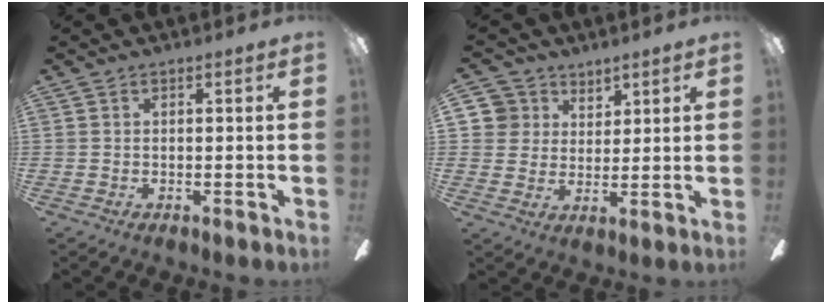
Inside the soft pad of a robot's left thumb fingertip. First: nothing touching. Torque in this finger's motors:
{"motor_torque": [-0.04, 0.01, 0.57, -0.53, -0.03]}